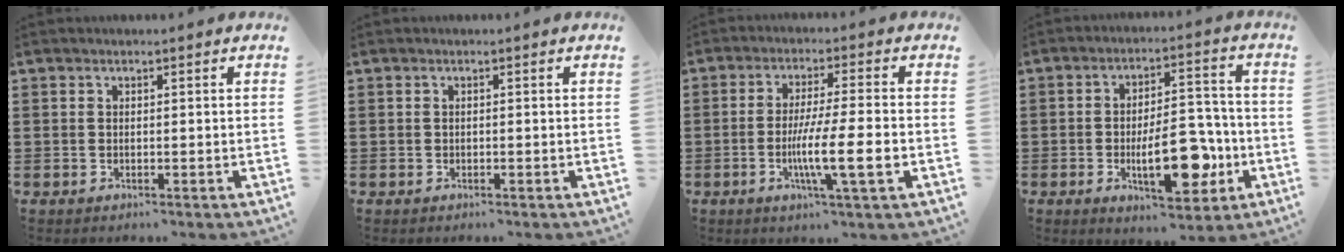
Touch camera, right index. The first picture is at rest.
{"total": 0.0}
{"total": 9.4, "force": [-2.3, 0.7, 9.1], "torque": [-0.171, -0.016, -0.044]}
{"total": 12.4, "force": [-3.6, 5.8, 10.4], "torque": [-0.145, -0.002, -0.058]}